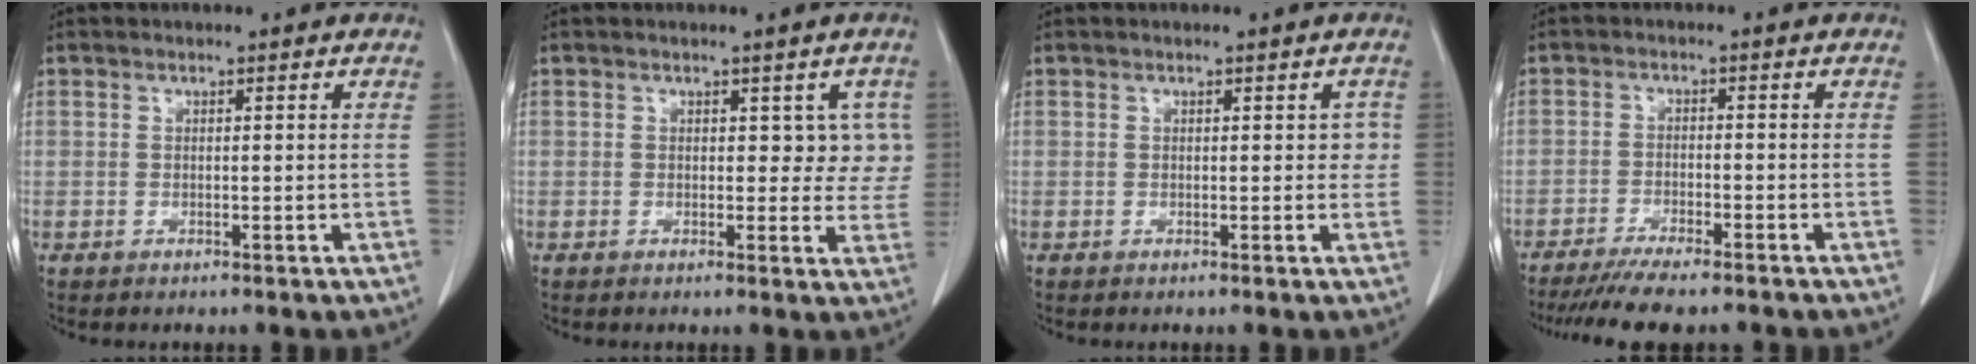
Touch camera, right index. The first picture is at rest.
{"total": 4.1, "force": [1.3, 2.7, 2.7], "torque": [-0.005, 0.007, 0.012]}
{"total": 1.8, "force": [0.3, 1.3, 1.1], "torque": [-0.002, 0.011, 0.001]}
{"total": 9.6, "force": [-8.2, 0.8, 4.8], "torque": [-0.069, -0.021, -0.129]}